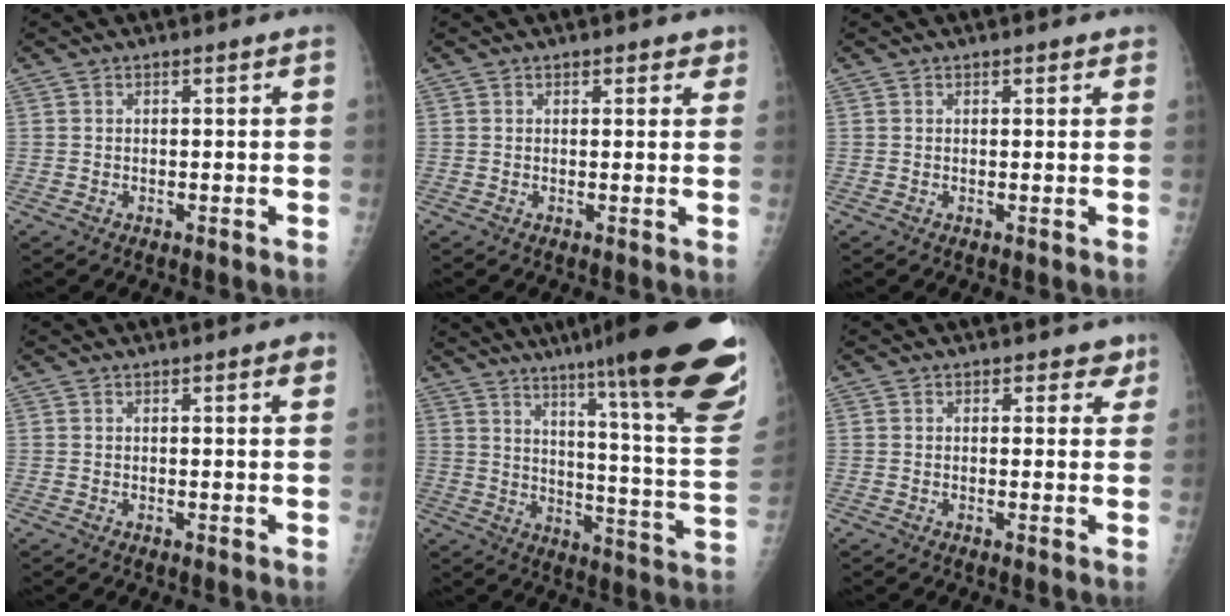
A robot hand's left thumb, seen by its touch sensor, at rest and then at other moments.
{"total": 2.1, "force": [1.4, 1.2, 1.0], "torque": [0.012, -0.004, 0.012]}
{"total": 1.1, "force": [0.8, 0.6, 0.6], "torque": [0.001, -0.003, 0.006]}
{"total": 2.4, "force": [1.4, 0.5, 1.9], "torque": [-0.020, -0.005, 0.015]}
{"total": 30.6, "force": [20.7, 2.6, 22.4], "torque": [-0.252, -0.103, 0.287]}
{"total": 3.2, "force": [2.2, 2.0, 1.2], "torque": [0.021, -0.008, 0.022]}